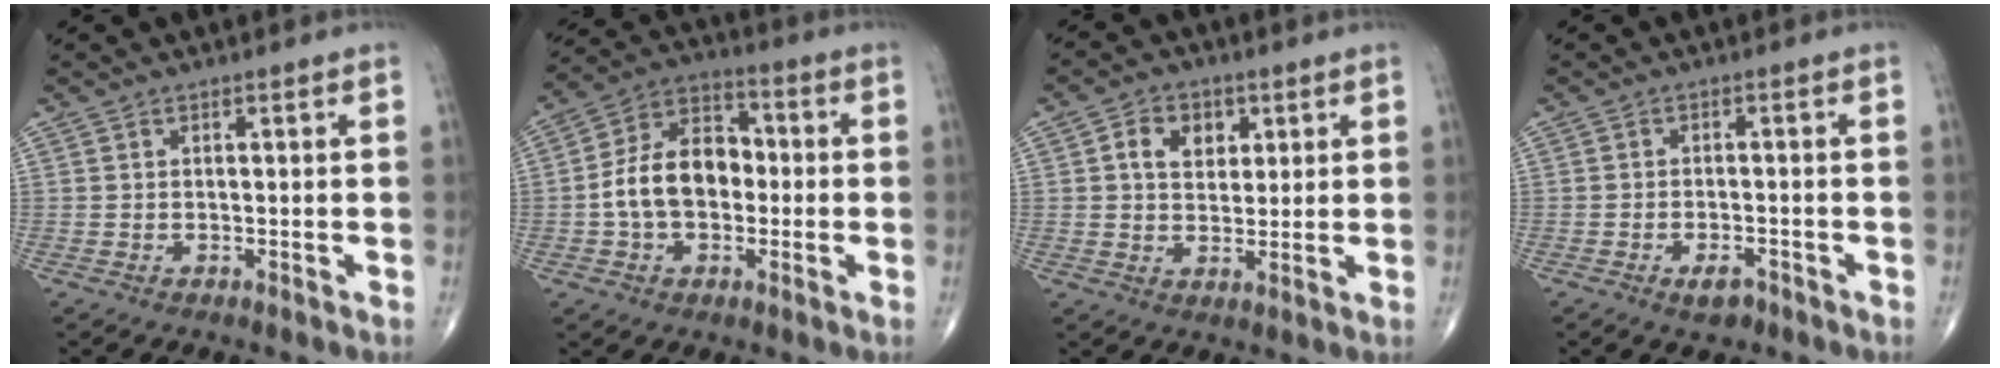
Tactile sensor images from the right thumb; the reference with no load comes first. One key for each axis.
{"total": 12.7, "fx": -1.1, "fy": 8.6, "fz": 9.2, "tx": -0.146, "ty": 0.037, "tz": -0.030}
{"total": 6.3, "fx": 2.0, "fy": 4.7, "fz": 3.7, "tx": -0.039, "ty": -0.003, "tz": 0.032}
{"total": 3.1, "fx": -1.9, "fy": 1.5, "fz": 2.0, "tx": -0.028, "ty": 0.006, "tz": -0.029}